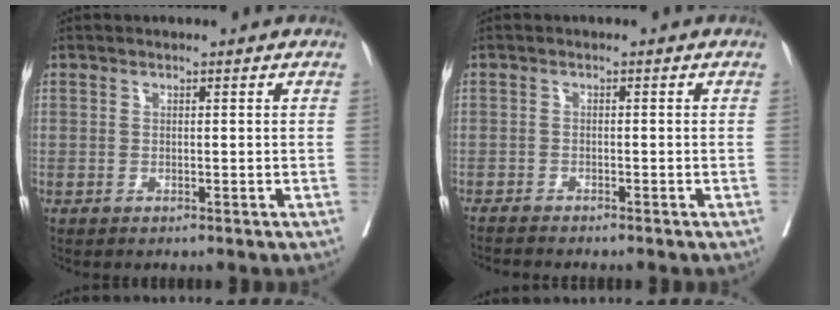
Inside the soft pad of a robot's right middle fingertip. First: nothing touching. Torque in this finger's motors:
{"motor_torque": [1.05, -1.10, -0.02, -0.05]}